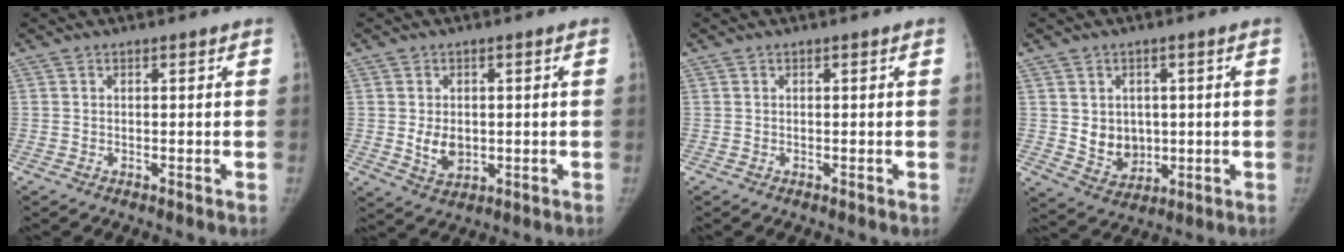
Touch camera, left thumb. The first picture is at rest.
{"total": 5.1, "force": [-0.2, 3.7, 3.5], "torque": [-0.043, -0.007, 0.005]}
{"total": 0.0}
{"total": 7.2, "force": [0.3, 6.0, 4.0], "torque": [-0.030, -0.009, 0.022]}